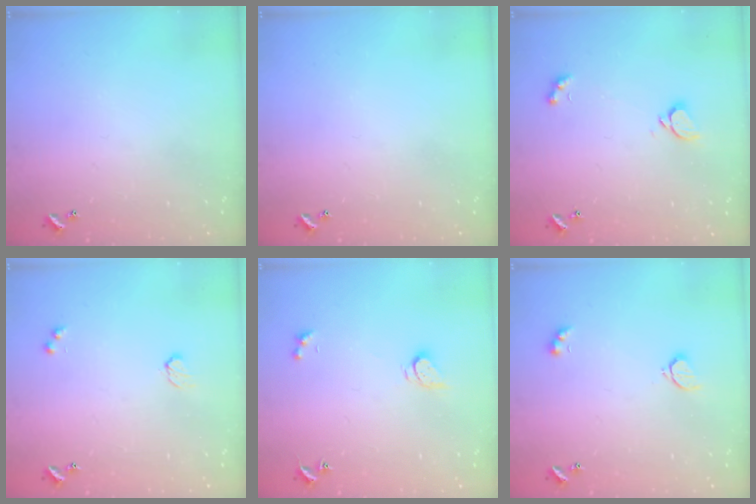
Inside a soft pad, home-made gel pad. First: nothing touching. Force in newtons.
{"total": 0.0}
{"total": 1.8, "press": 1.6, "slide": 0.8}
{"total": 2.9, "press": 2.9, "slide": 0.5}
{"total": 2.9, "press": 2.9, "slide": 0.5}
{"total": 2.6, "press": 2.5, "slide": 0.5}